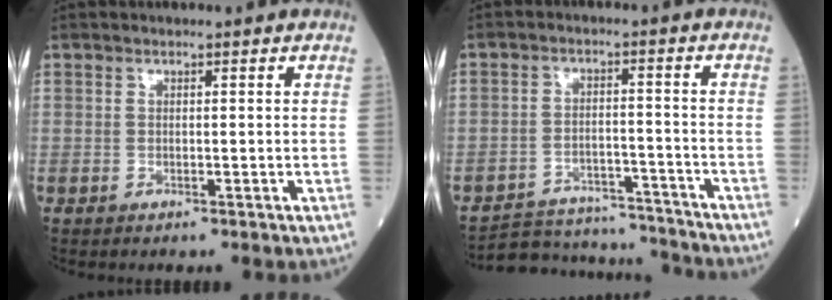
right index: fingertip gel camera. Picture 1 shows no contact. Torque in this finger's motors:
{"motor_torque": [-0.40, -0.50, -1.06, -0.21]}